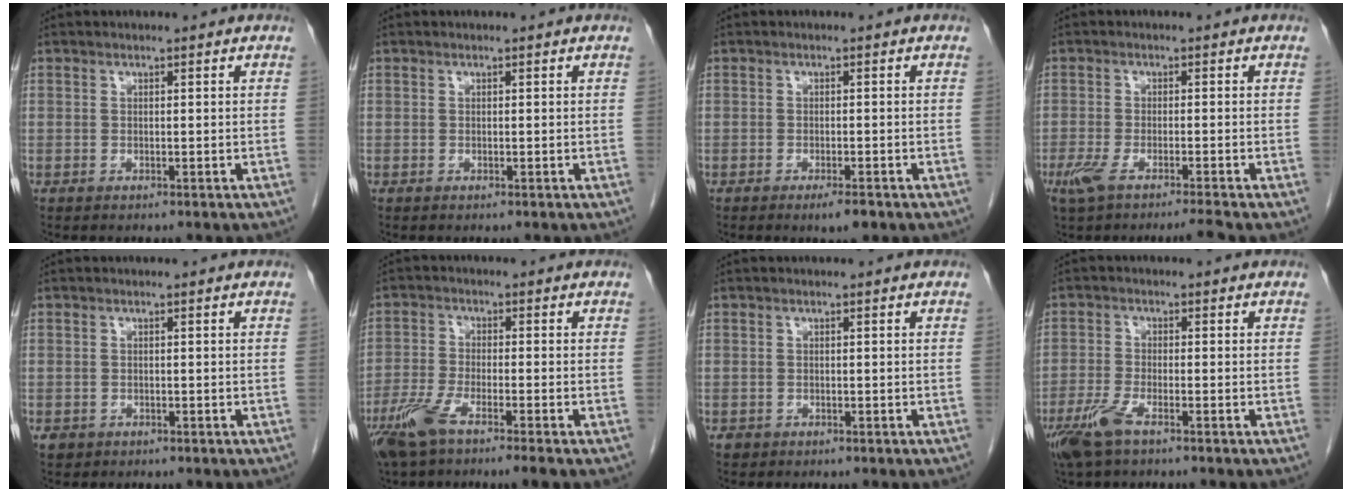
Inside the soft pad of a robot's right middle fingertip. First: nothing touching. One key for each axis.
{"total": 0.0}
{"total": 2.5, "fx": -1.6, "fy": 0.5, "fz": 1.9, "tx": -0.026, "ty": -0.001, "tz": -0.023}
{"total": 4.9, "fx": -3.6, "fy": 0.0, "fz": 3.4, "tx": -0.065, "ty": -0.011, "tz": -0.068}
{"total": 1.4, "fx": -0.6, "fy": 1.2, "fz": 0.3, "tx": -0.006, "ty": 0.004, "tz": -0.005}
{"total": 6.9, "fx": -4.4, "fy": 0.5, "fz": 5.2, "tx": -0.111, "ty": -0.012, "tz": -0.088}
{"total": 0.8, "fx": -0.3, "fy": 0.7, "fz": 0.1, "tx": 0.000, "ty": 0.004, "tz": -0.004}
{"total": 5.5, "fx": -3.5, "fy": 1.3, "fz": 4.1, "tx": -0.096, "ty": -0.013, "tz": -0.067}